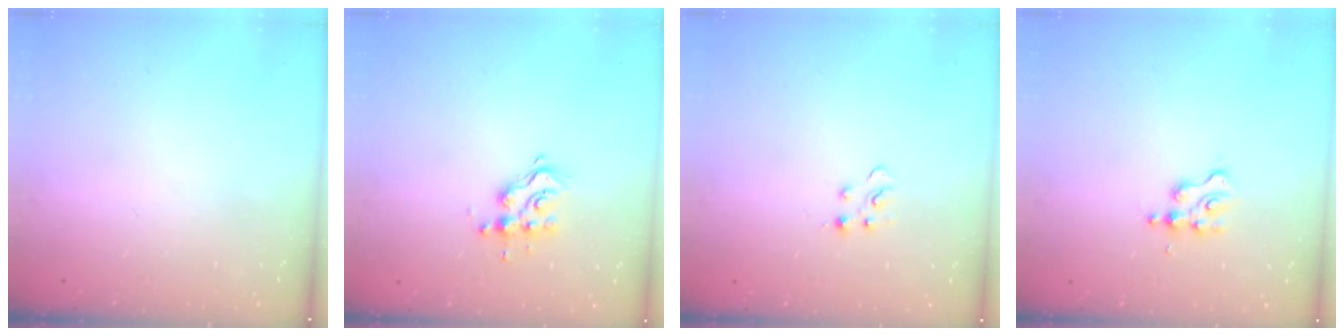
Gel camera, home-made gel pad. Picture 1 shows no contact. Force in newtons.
{"total": 8.4, "press": 8.4, "slide": 0.7}
{"total": 2.9, "press": 2.9, "slide": 0.4}
{"total": 3.1, "press": 3.1, "slide": 0.4}